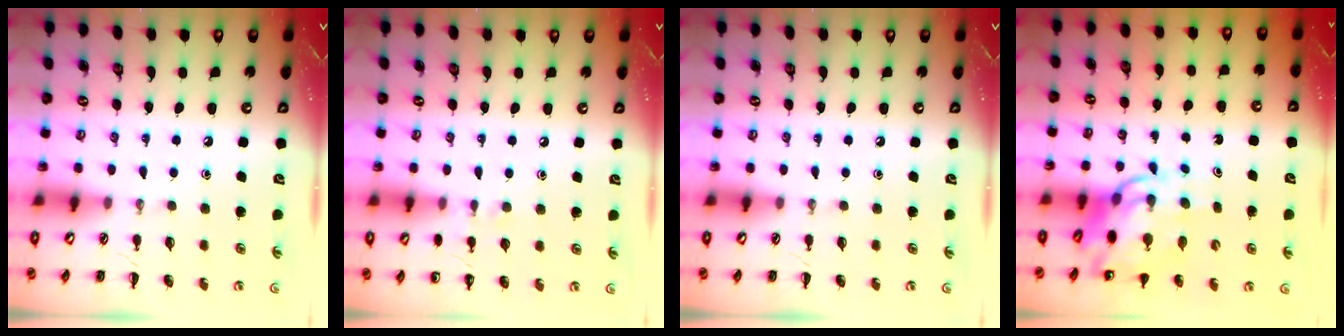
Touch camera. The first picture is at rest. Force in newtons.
{"total": 4.5, "press": 4.3, "slide": 1.6}
{"total": 0.0}
{"total": 11.2, "press": 10.7, "slide": 3.3}